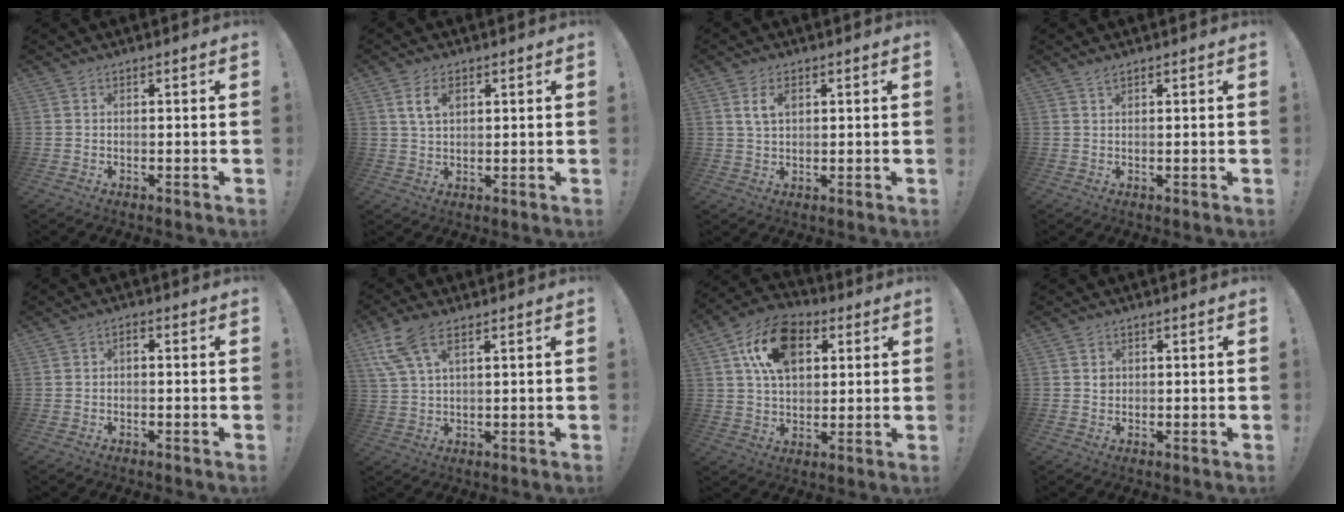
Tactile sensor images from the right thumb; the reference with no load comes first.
{"total": 5.8, "force": [2.2, 3.3, 4.2], "torque": [-0.072, 0.001, 0.040]}
{"total": 5.0, "force": [1.8, 2.8, 3.7], "torque": [-0.061, -0.001, 0.031]}
{"total": 1.3, "force": [1.0, 0.3, 0.8], "torque": [-0.013, -0.001, 0.017]}
{"total": 1.4, "force": [-0.9, 0.6, 0.9], "torque": [-0.015, 0.005, -0.017]}
{"total": 8.8, "force": [5.1, 3.4, 6.4], "torque": [-0.124, -0.008, 0.099]}
{"total": 16.3, "force": [6.2, 11.0, 10.4], "torque": [-0.167, -0.006, 0.119]}
{"total": 1.1, "force": [0.3, 1.0, 0.3], "torque": [0.009, -0.004, 0.002]}